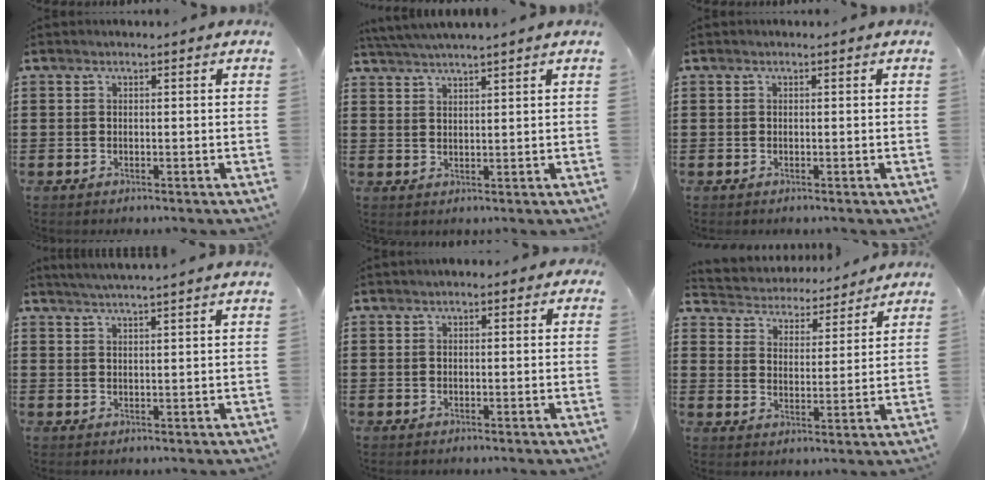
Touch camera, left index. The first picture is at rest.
{"total": 2.9, "force": [2.7, -0.9, 0.6], "torque": [-0.019, -0.006, 0.050]}
{"total": 0.0}
{"total": 2.8, "force": [2.5, -1.1, 0.6], "torque": [-0.015, -0.009, 0.046]}
{"total": 1.0, "force": [0.2, 0.6, 0.8], "torque": [-0.016, 0.006, 0.002]}
{"total": 4.3, "force": [4.3, 0.2, -0.3], "torque": [-0.021, -0.035, 0.069]}